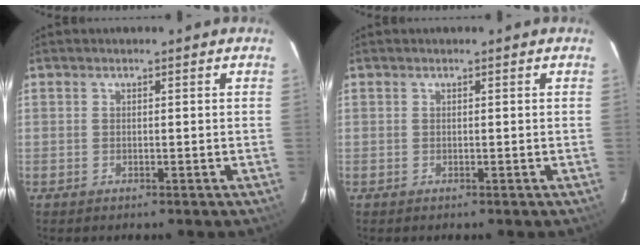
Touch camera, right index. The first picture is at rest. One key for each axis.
{"total": 0.0}